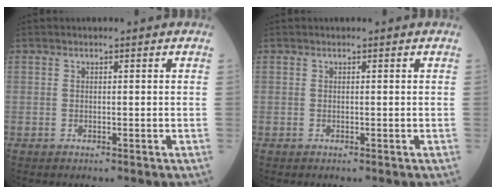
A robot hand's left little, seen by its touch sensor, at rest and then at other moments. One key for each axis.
{"total": 0.0}